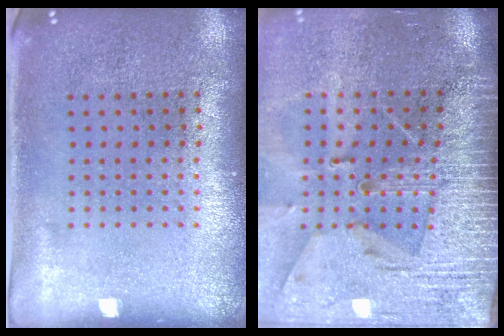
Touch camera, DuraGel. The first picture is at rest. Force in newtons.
{"total": 4.1, "press": 3.5, "slide": 2.2}